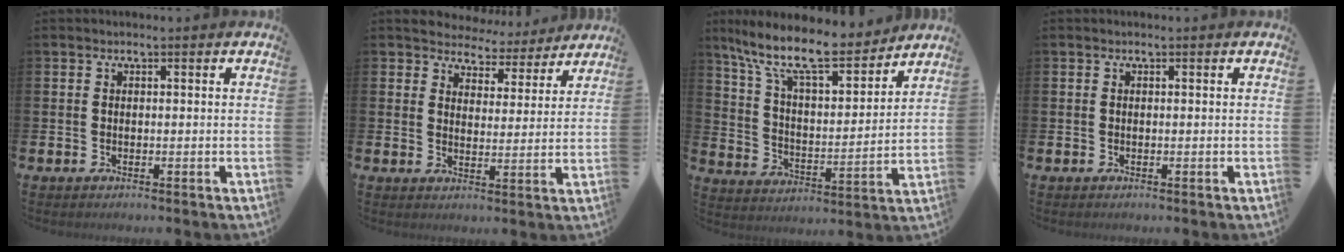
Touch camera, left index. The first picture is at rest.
{"total": 4.6, "force": [4.3, 1.6, -0.3], "torque": [-0.019, -0.038, 0.074]}
{"total": 12.1, "force": [10.2, 3.1, 5.6], "torque": [-0.134, -0.063, 0.174]}
{"total": 0.0}